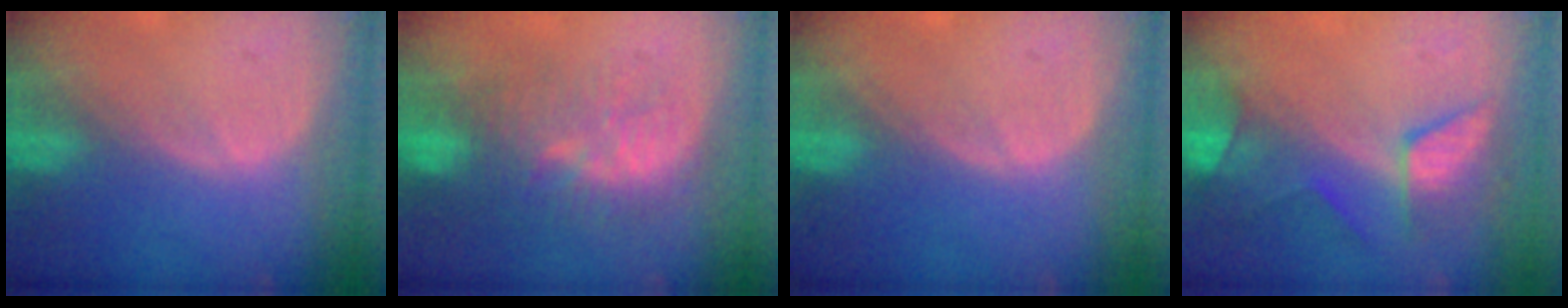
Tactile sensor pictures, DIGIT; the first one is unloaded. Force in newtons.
{"total": 9.6, "press": 9.2, "slide": 2.8}
{"total": 0.0}
{"total": 7.5, "press": 7.0, "slide": 2.6}